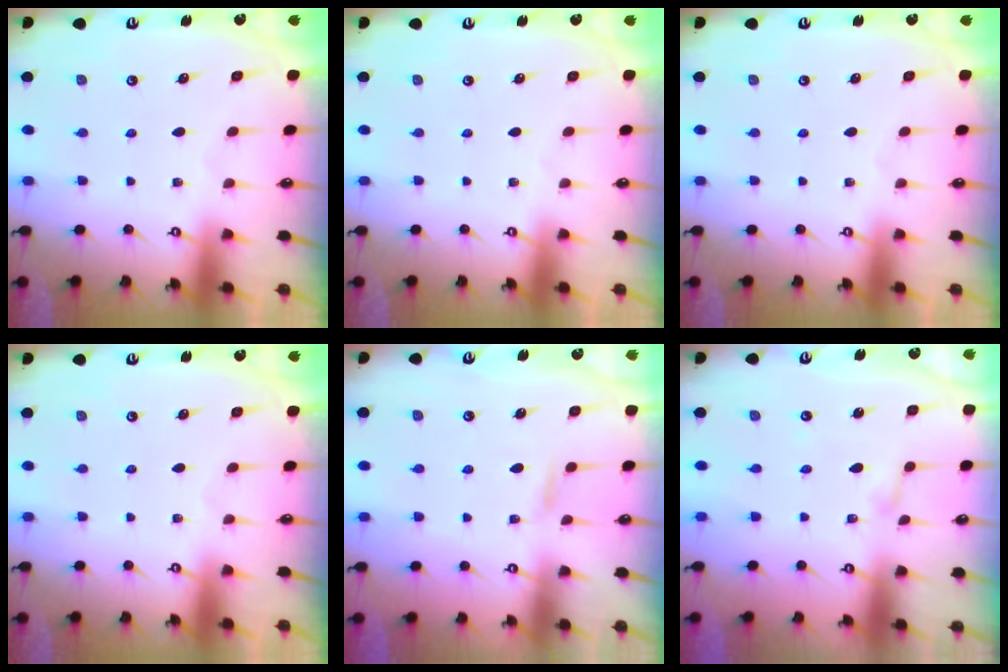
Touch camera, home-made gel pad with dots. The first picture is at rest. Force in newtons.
{"total": 0.0}
{"total": 0.0}
{"total": 0.0}
{"total": 5.5, "press": 5.4, "slide": 0.6}
{"total": 2.0, "press": 2.0, "slide": 0.2}